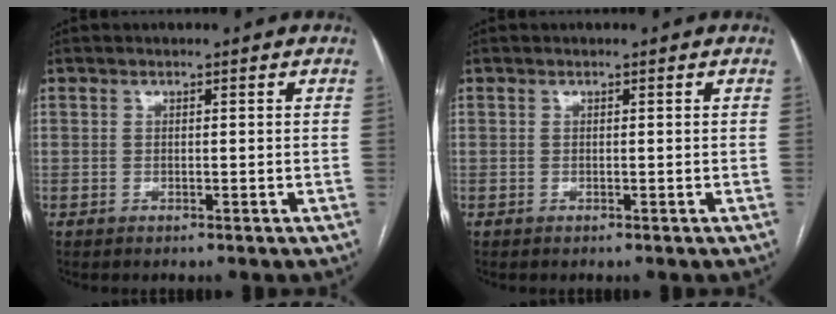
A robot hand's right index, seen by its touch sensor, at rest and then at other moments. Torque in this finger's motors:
{"motor_torque": [0.00, 0.00, 0.00, 0.00]}